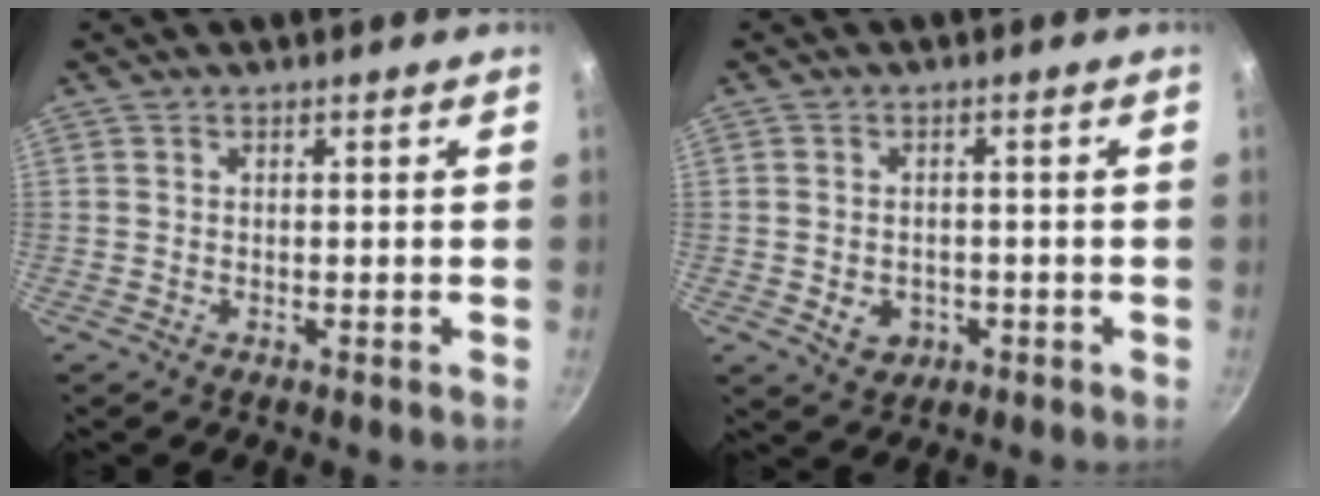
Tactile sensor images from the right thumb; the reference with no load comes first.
{"total": 4.5, "force": [-1.3, 3.6, 2.3], "torque": [-0.024, 0.010, -0.009]}